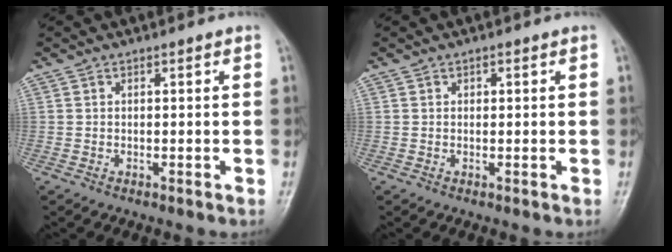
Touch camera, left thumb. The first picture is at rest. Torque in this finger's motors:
{"motor_torque": [-0.21, -0.25, 0.07, -0.20, 0.00]}